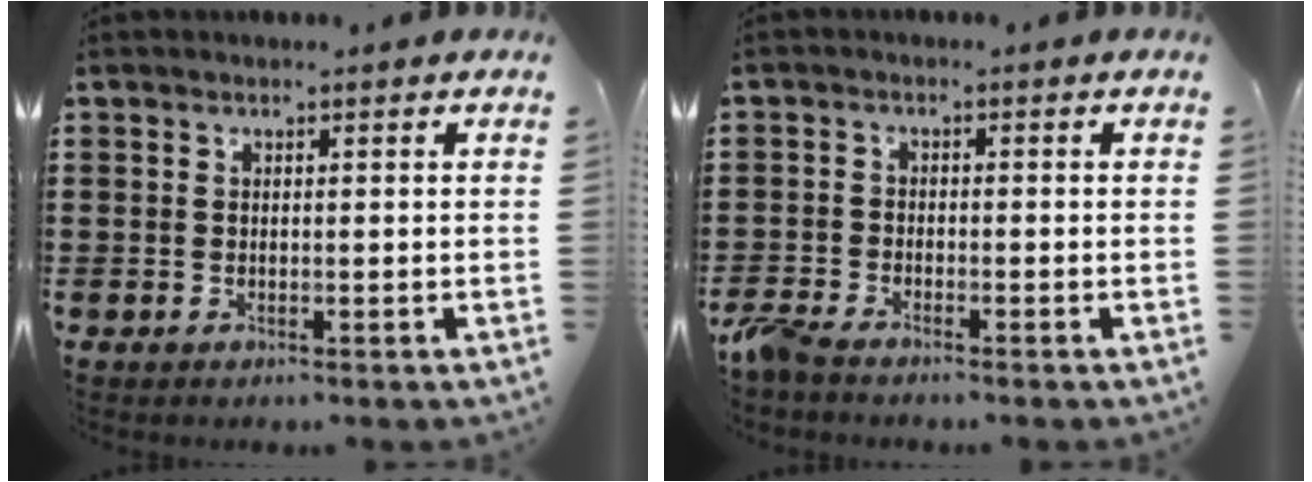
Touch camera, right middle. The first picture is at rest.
{"total": 2.5, "force": [-2.3, 0.4, 1.1], "torque": [-0.048, -0.005, -0.055]}